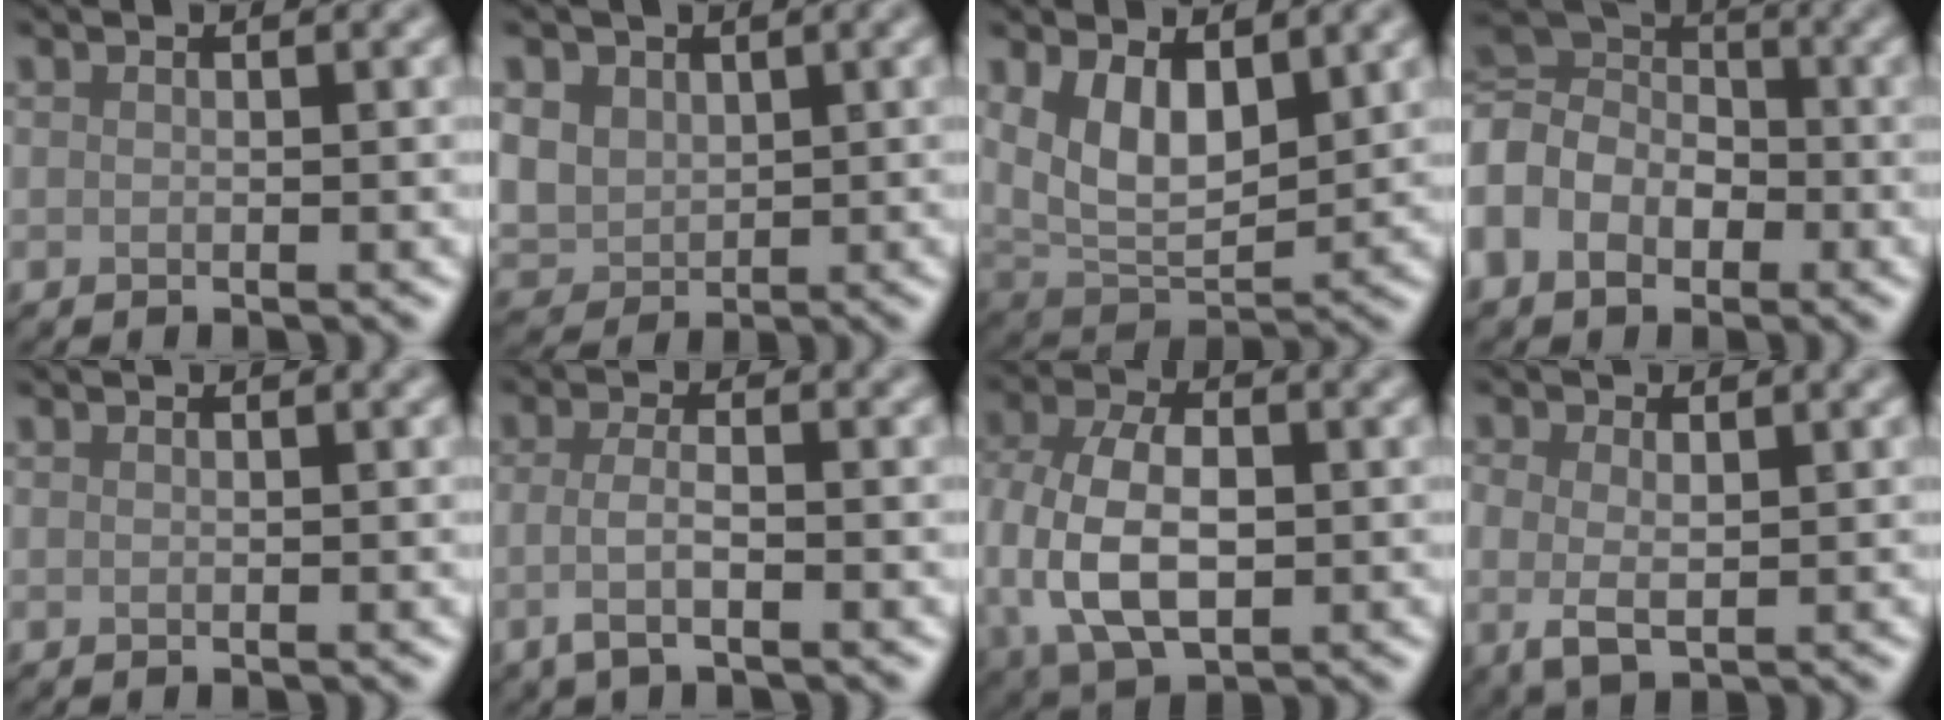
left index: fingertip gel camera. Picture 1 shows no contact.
{"total": 5.2, "force": [1.4, 4.2, 2.7], "torque": [-0.077, 0.011, 0.024]}
{"total": 5.8, "force": [2.2, 3.0, 4.4], "torque": [-0.085, -0.013, 0.046]}
{"total": 8.2, "force": [-1.5, 6.5, 4.8], "torque": [-0.109, 0.011, -0.042]}
{"total": 0.0}
{"total": 2.6, "force": [-0.8, 0.8, 2.4], "torque": [-0.049, -0.004, -0.022]}
{"total": 8.6, "force": [-0.6, 5.5, 6.5], "torque": [-0.148, -0.004, -0.012]}
{"total": 3.1, "force": [0.1, 1.9, 2.4], "torque": [-0.051, -0.001, 0.001]}